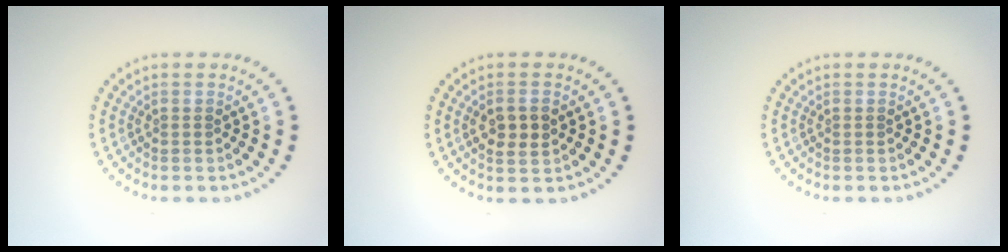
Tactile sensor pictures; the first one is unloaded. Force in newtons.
{"total": 2.5, "press": 2.5, "slide": 0.5}
{"total": 0.0}